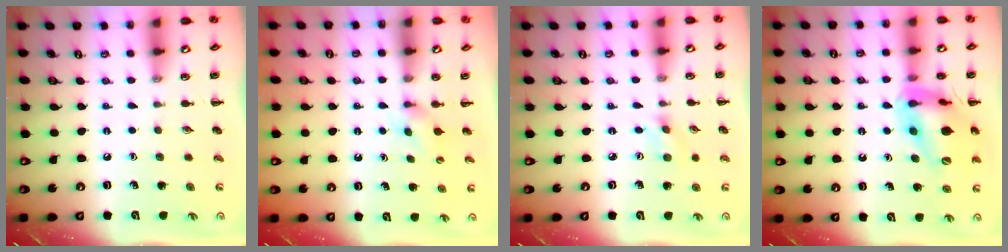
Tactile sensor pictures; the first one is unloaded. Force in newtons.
{"total": 3.4, "press": 3.1, "slide": 1.2}
{"total": 1.1, "press": 1.0, "slide": 0.5}
{"total": 18.1, "press": 17.9, "slide": 2.2}